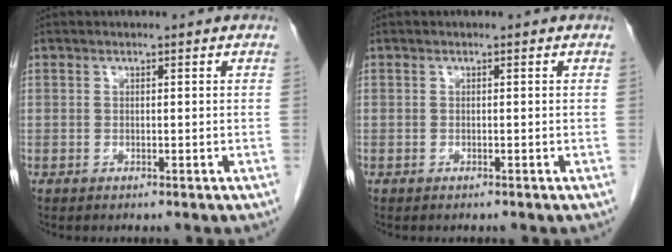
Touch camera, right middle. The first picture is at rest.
{"total": 0.0}